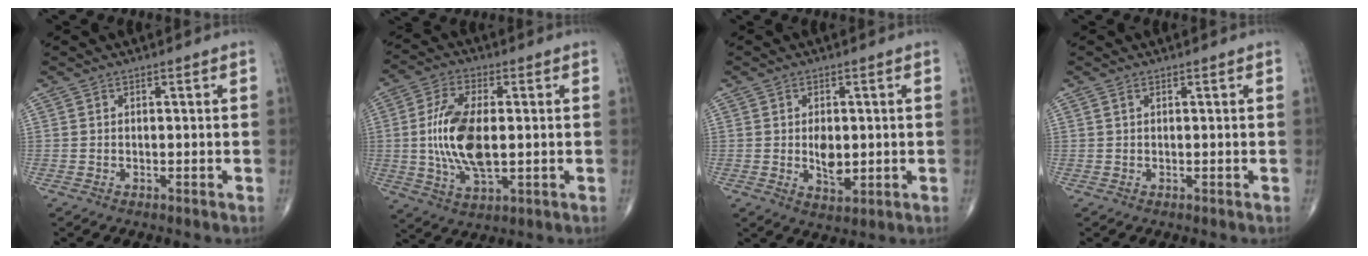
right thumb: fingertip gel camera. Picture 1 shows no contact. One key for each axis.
{"total": 13.5, "fx": 0.0, "fy": 6.4, "fz": 11.9, "tx": -0.240, "ty": -0.004, "tz": 0.002}
{"total": 5.3, "fx": 0.0, "fy": 3.2, "fz": 4.2, "tx": -0.055, "ty": -0.008, "tz": 0.007}
{"total": 0.6, "fx": 0.3, "fy": 0.3, "fz": 0.4, "tx": -0.012, "ty": 0.006, "tz": 0.007}